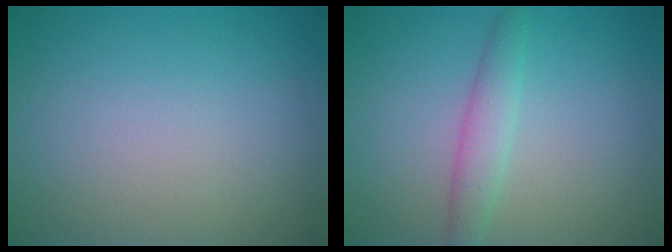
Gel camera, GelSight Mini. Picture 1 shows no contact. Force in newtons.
{"total": 2.3, "press": 2.3, "slide": 0.1}